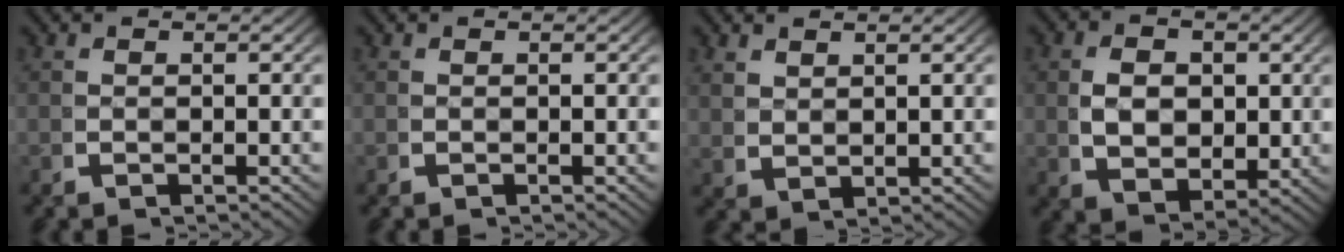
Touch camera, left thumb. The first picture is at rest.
{"total": 0.0}
{"total": 1.7, "force": [1.5, 0.5, 0.6], "torque": [-0.011, 0.001, 0.043]}
{"total": 6.3, "force": [0.4, 4.5, 4.4], "torque": [-0.081, -0.027, 0.023]}